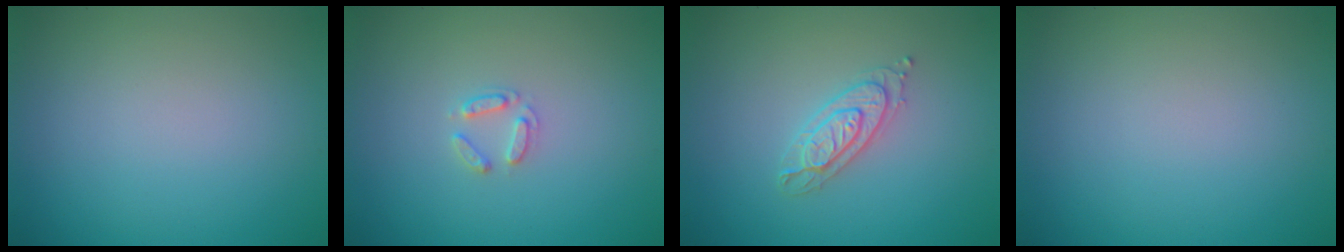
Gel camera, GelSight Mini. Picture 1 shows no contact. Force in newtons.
{"total": 1.5, "press": 1.4, "slide": 0.2}
{"total": 2.2, "press": 2.1, "slide": 0.4}
{"total": 0.0}